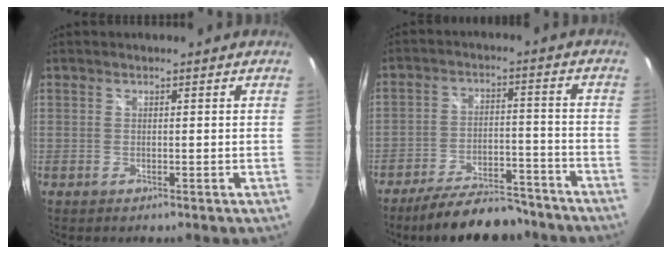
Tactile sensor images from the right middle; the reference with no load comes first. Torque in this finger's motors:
{"motor_torque": [1.16, -0.98, 0.25, 0.10]}